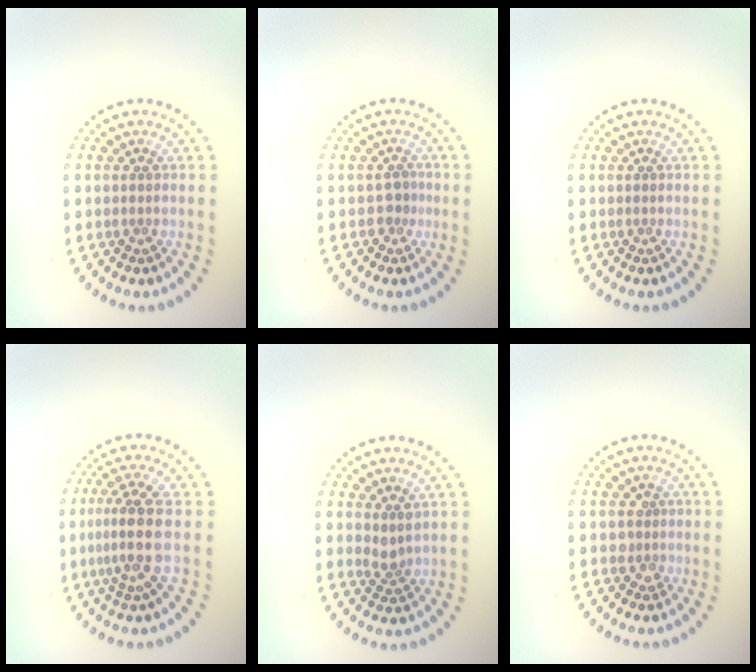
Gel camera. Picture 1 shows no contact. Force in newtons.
{"total": 1.2, "press": 1.0, "slide": 0.6}
{"total": 0.0}
{"total": 3.9, "press": 3.3, "slide": 2.1}
{"total": 1.8, "press": 1.6, "slide": 0.8}
{"total": 1.4, "press": 1.3, "slide": 0.7}